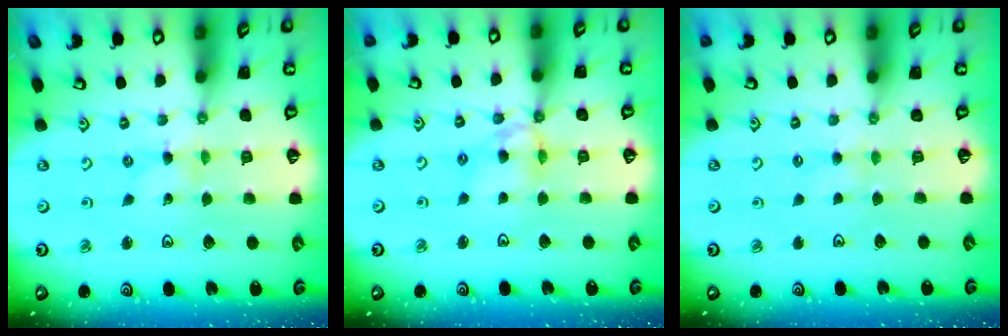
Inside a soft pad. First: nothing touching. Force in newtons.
{"total": 9.0, "press": 9.0, "slide": 0.8}
{"total": 1.6, "press": 1.5, "slide": 0.4}